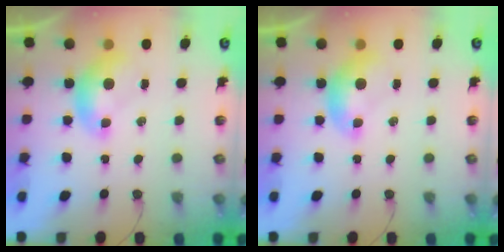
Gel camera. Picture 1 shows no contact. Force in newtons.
{"total": 0.0}